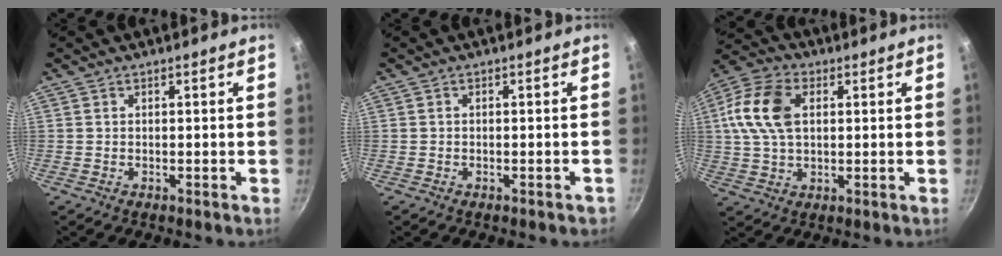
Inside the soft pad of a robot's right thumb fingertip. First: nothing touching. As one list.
[{"total": 1.1, "force": [-0.7, 0.6, 0.5], "torque": [-0.001, 0.016, -0.001]}, {"total": 12.9, "force": [2.6, 8.2, 9.5], "torque": [-0.175, 0.014, 0.036]}]